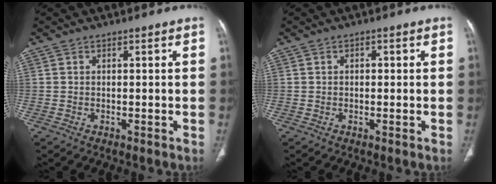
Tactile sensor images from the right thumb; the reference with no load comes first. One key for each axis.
{"total": 1.0, "fx": 0.1, "fy": 0.7, "fz": 0.7, "tx": -0.009, "ty": 0.003, "tz": 0.001}